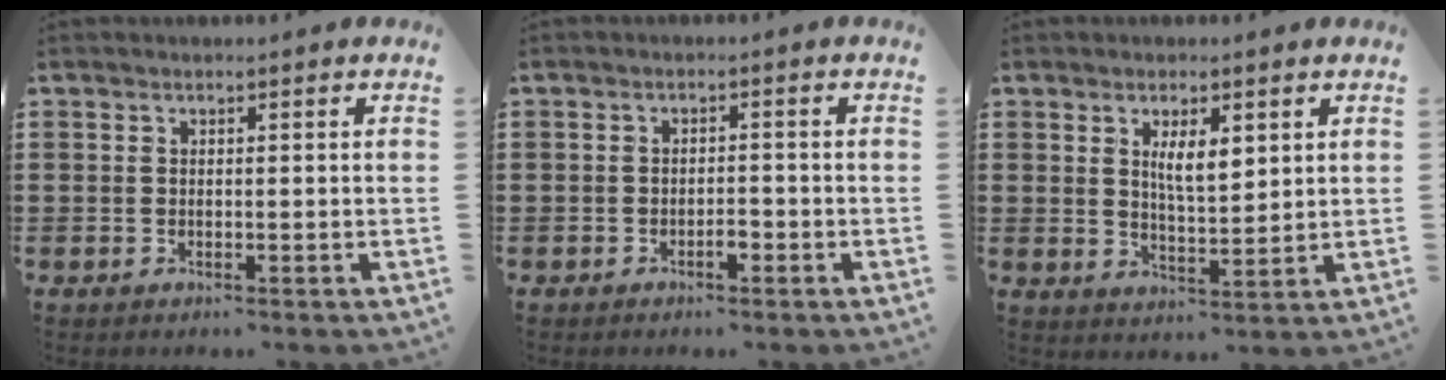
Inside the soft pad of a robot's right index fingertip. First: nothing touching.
{"total": 1.8, "force": [-1.0, 0.5, 1.4], "torque": [-0.028, 0.001, -0.019]}
{"total": 4.7, "force": [2.0, 1.5, 4.0], "torque": [-0.076, 0.002, 0.031]}